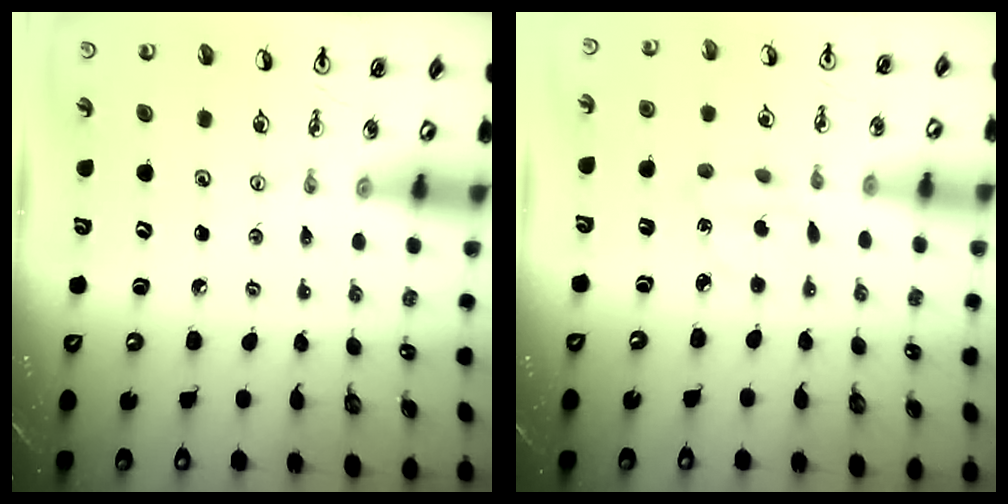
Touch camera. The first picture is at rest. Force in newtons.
{"total": 3.1, "press": 3.1, "slide": 0.6}